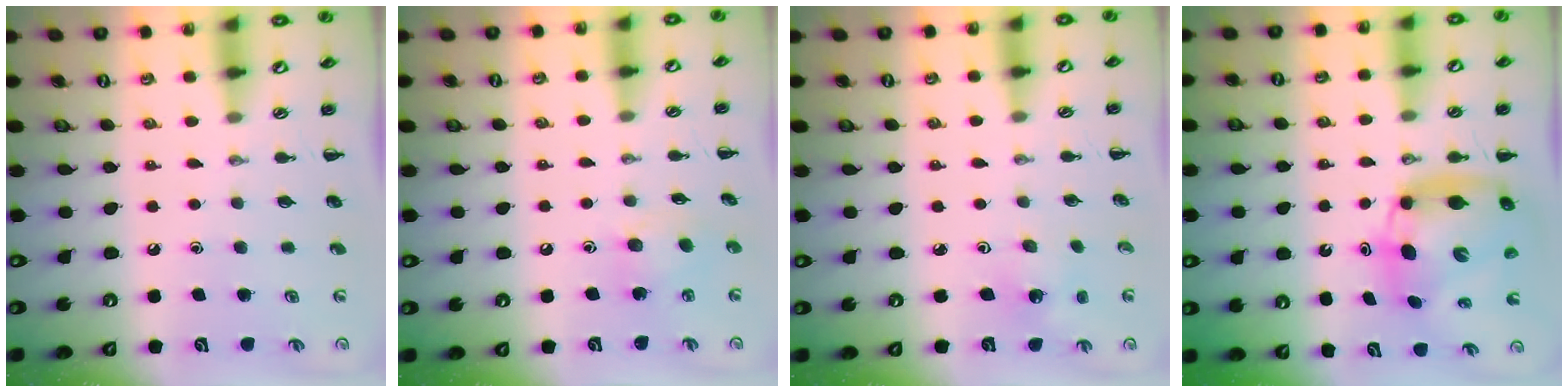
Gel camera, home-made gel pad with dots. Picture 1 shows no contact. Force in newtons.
{"total": 7.0, "press": 6.9, "slide": 0.6}
{"total": 2.3, "press": 2.2, "slide": 0.7}
{"total": 8.4, "press": 8.1, "slide": 2.3}